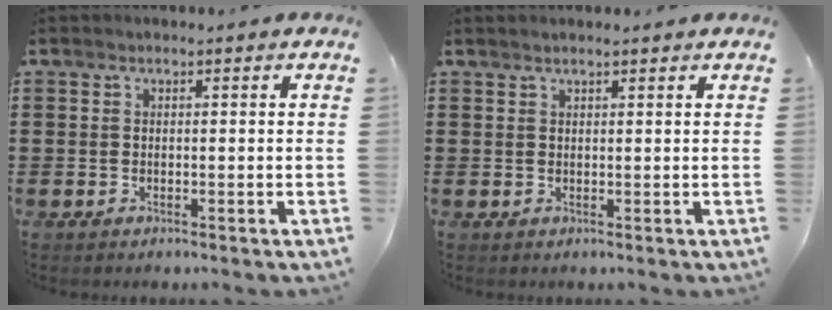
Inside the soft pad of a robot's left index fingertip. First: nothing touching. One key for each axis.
{"total": 0.9, "fx": 0.9, "fy": 0.0, "fz": 0.2, "tx": -0.005, "ty": 0.001, "tz": 0.016}